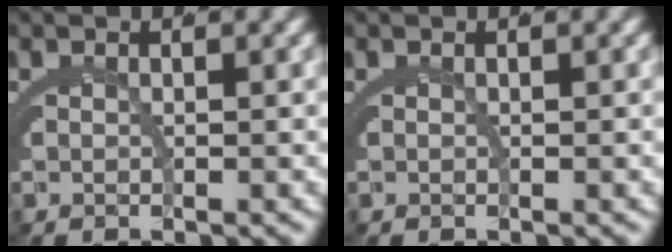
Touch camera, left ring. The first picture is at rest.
{"total": 0.0}